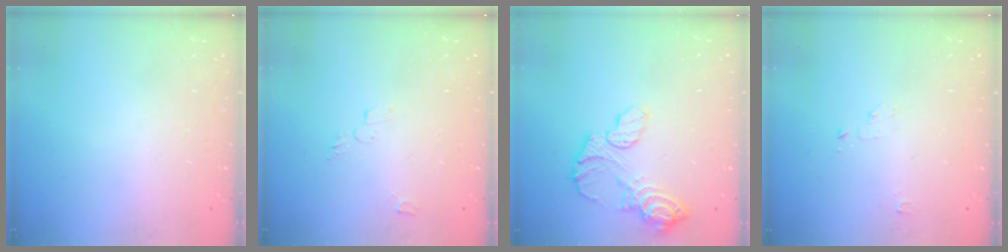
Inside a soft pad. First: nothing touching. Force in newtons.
{"total": 3.5, "press": 3.5, "slide": 0.3}
{"total": 12.9, "press": 12.9, "slide": 1.1}
{"total": 2.1, "press": 2.1, "slide": 0.2}